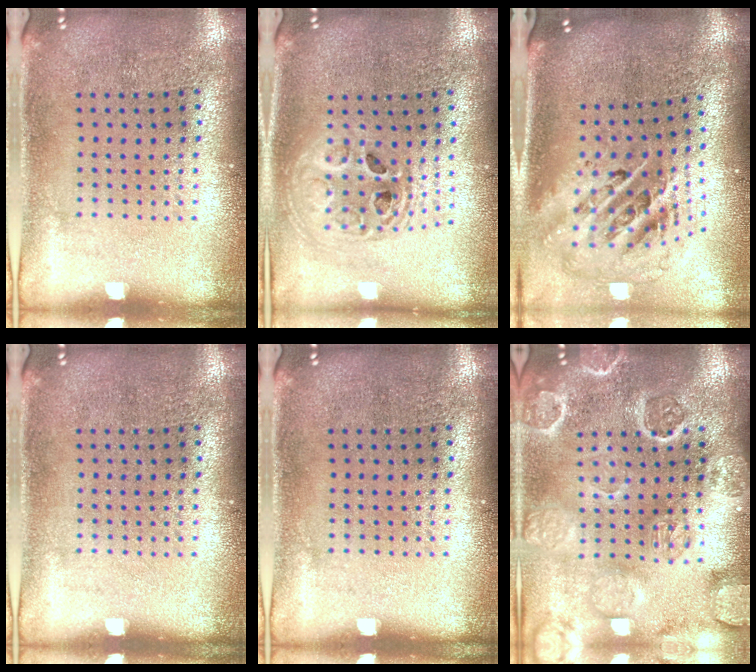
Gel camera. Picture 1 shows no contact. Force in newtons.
{"total": 2.0, "press": 1.6, "slide": 1.2}
{"total": 2.8, "press": 1.9, "slide": 2.1}
{"total": 0.0}
{"total": 0.0}
{"total": 3.3, "press": 3.1, "slide": 1.0}